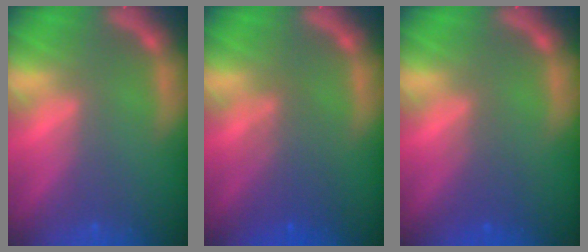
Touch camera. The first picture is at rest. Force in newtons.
{"total": 3.5}
{"total": 2.0}